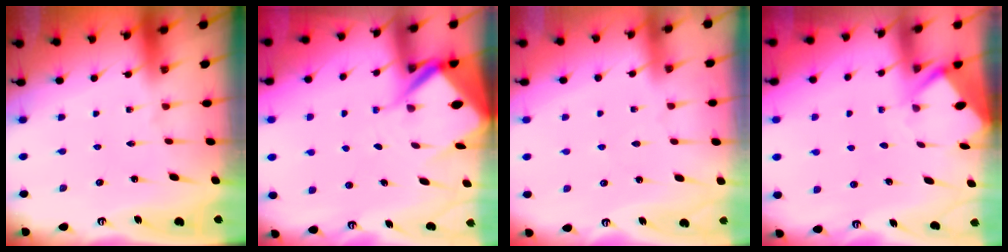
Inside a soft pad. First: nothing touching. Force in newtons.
{"total": 7.8, "press": 7.8, "slide": 0.7}
{"total": 4.4, "press": 4.3, "slide": 0.7}
{"total": 3.7, "press": 3.7, "slide": 0.3}